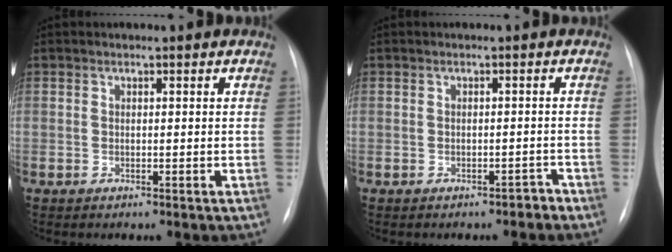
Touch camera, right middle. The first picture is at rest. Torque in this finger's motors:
{"motor_torque": [0.06, -0.05, 0.00, 0.00]}